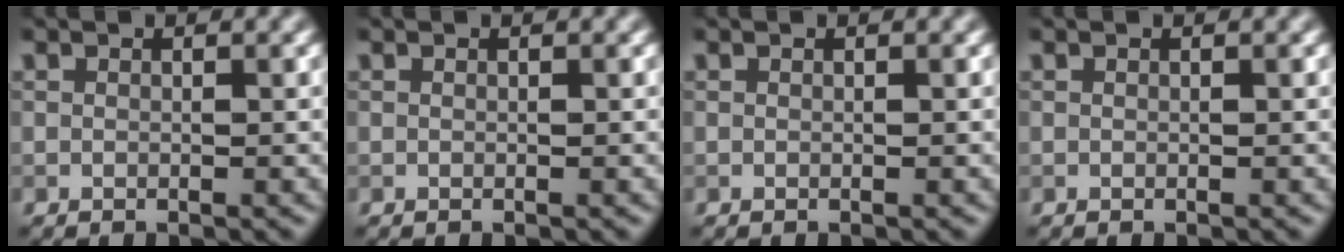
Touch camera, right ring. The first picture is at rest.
{"total": 0.0}
{"total": 0.0}
{"total": 0.0}